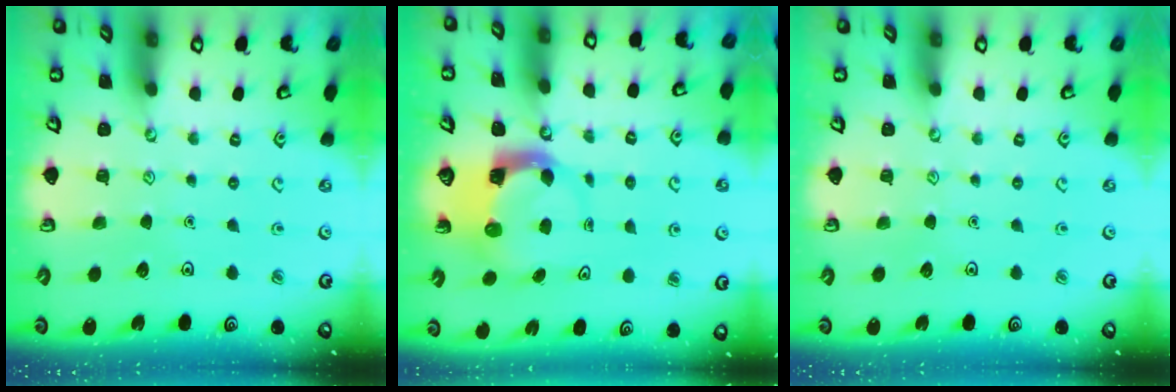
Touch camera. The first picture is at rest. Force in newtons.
{"total": 3.8, "press": 3.8, "slide": 0.6}
{"total": 0.0}